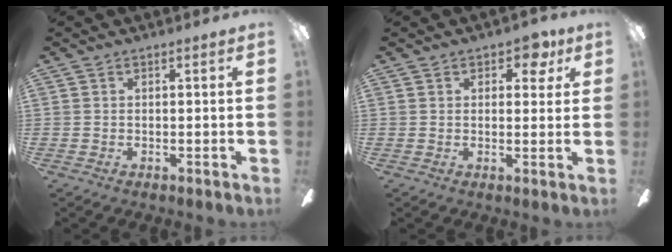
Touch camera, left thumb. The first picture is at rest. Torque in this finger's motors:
{"motor_torque": [-0.02, 0.26, -0.13, -0.27, -0.01]}